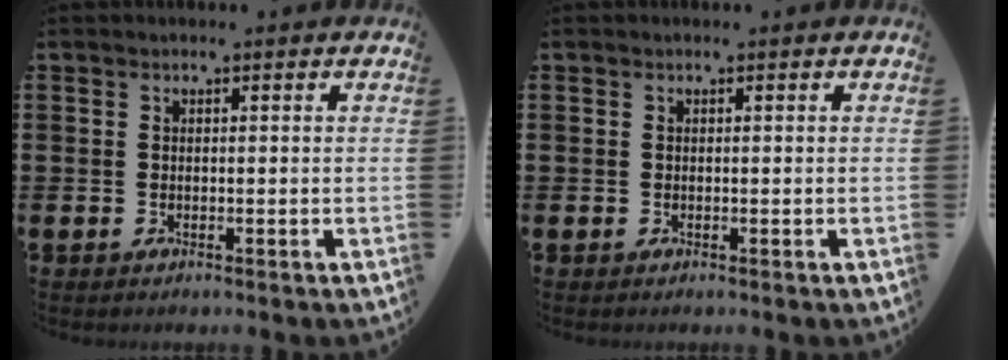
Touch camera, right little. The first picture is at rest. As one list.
[{"total": 0.0}]